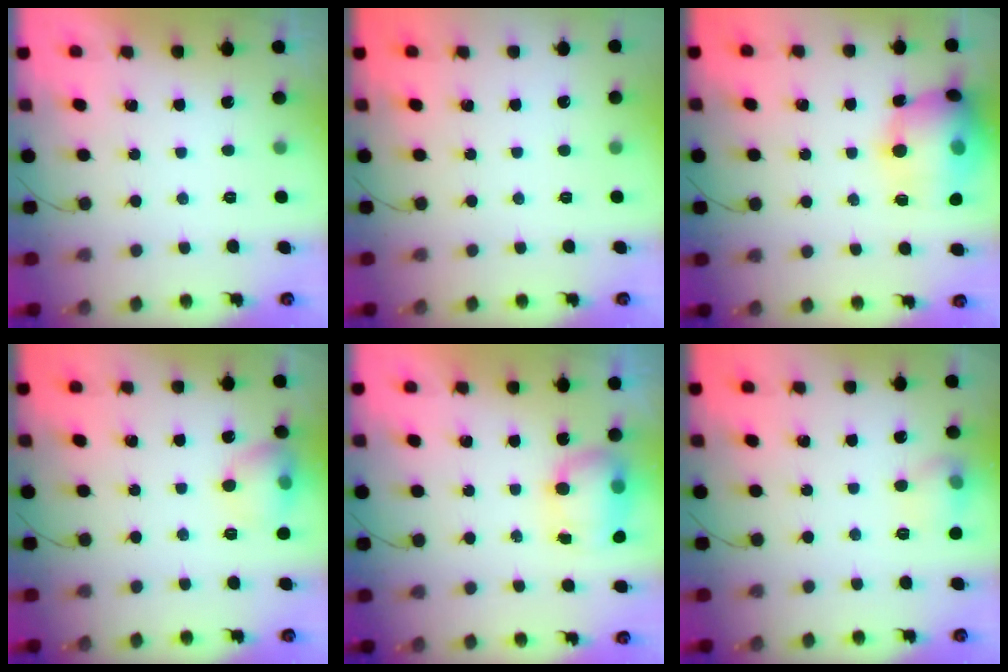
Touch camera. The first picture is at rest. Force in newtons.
{"total": 0.0}
{"total": 17.0, "press": 16.8, "slide": 2.7}
{"total": 9.7, "press": 9.6, "slide": 1.4}
{"total": 11.5, "press": 8.6, "slide": 7.6}
{"total": 7.6, "press": 7.6, "slide": 1.0}